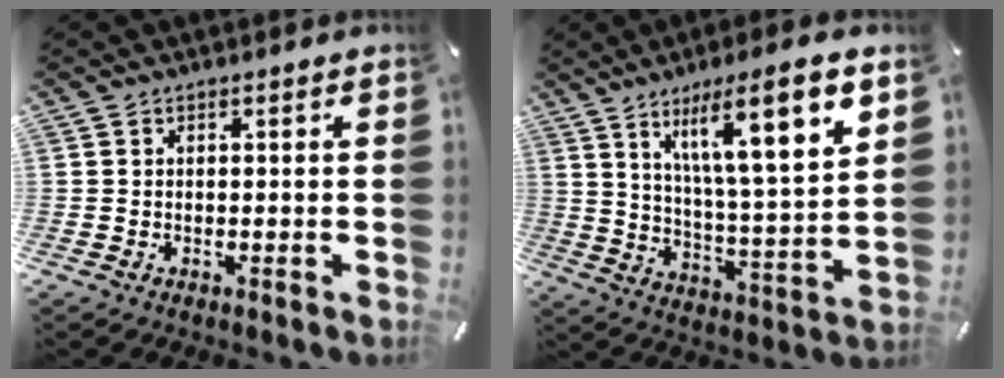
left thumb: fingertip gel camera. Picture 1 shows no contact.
{"total": 15.5, "force": [9.6, 2.9, 11.9], "torque": [-0.185, -0.049, 0.147]}